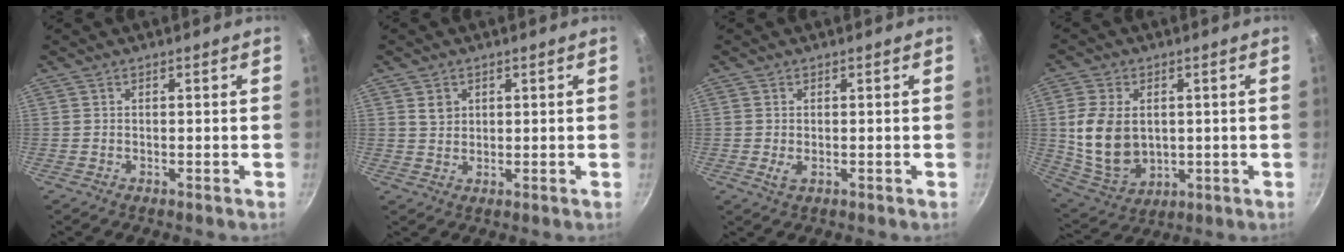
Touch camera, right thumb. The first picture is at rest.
{"total": 2.9, "force": [1.1, 2.4, 1.2], "torque": [-0.011, 0.000, 0.022]}
{"total": 1.7, "force": [-0.3, 0.9, 1.4], "torque": [-0.029, -0.002, -0.001]}
{"total": 13.1, "force": [1.1, 9.4, 9.1], "torque": [-0.162, -0.016, 0.040]}